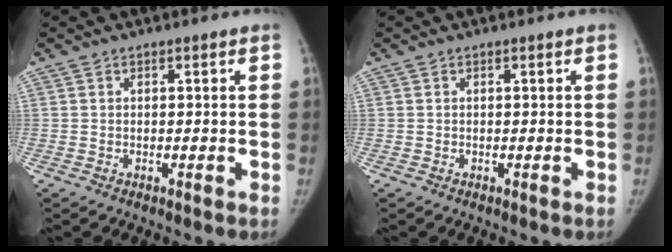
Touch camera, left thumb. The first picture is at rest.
{"total": 0.0}